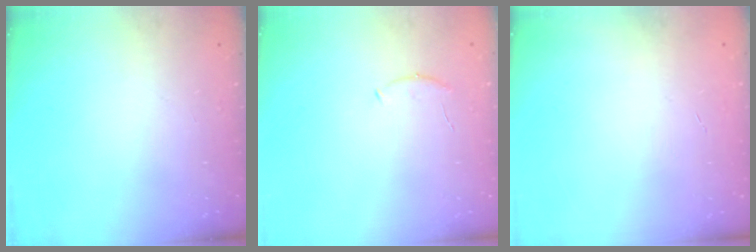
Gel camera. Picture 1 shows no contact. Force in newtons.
{"total": 6.1, "press": 6.0, "slide": 1.1}
{"total": 0.0}